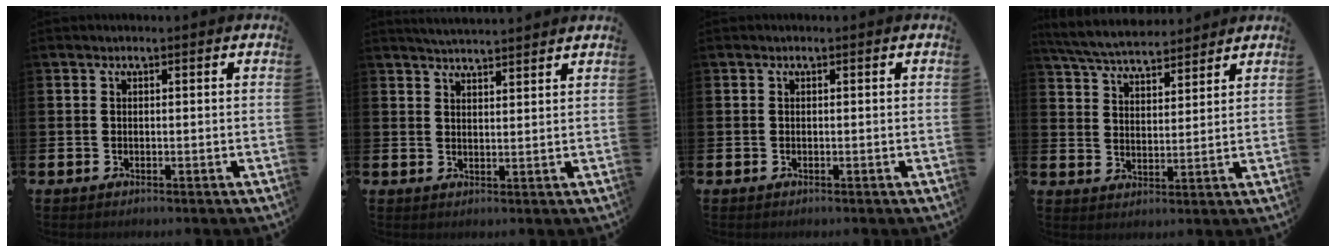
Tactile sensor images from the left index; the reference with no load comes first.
{"total": 3.8, "force": [3.8, -0.3, 0.1], "torque": [-0.007, -0.020, 0.068]}
{"total": 0.0}
{"total": 6.3, "force": [6.0, 1.1, 1.4], "torque": [-0.054, -0.026, 0.108]}